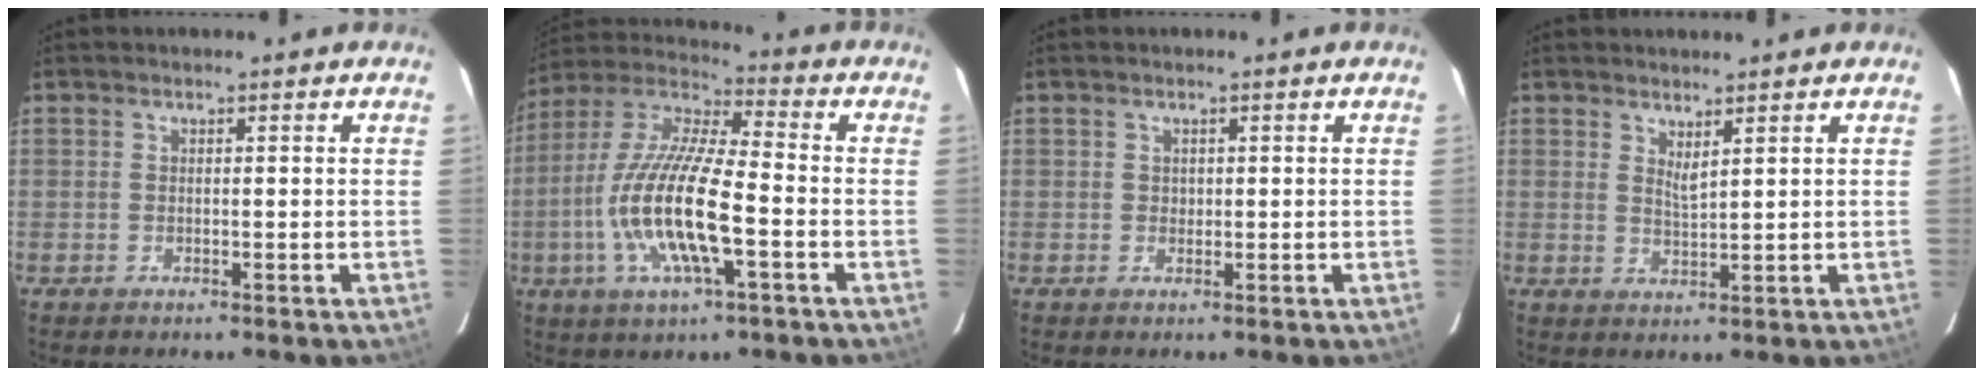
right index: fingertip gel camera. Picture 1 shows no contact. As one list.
[{"total": 17.5, "force": [-4.4, 4.2, 16.4], "torque": [-0.331, -0.010, -0.091]}, {"total": 0.9, "force": [0.2, 0.9, 0.1], "torque": [0.003, 0.003, 0.003]}, {"total": 2.4, "force": [1.8, 0.3, 1.6], "torque": [-0.027, -0.004, 0.030]}]